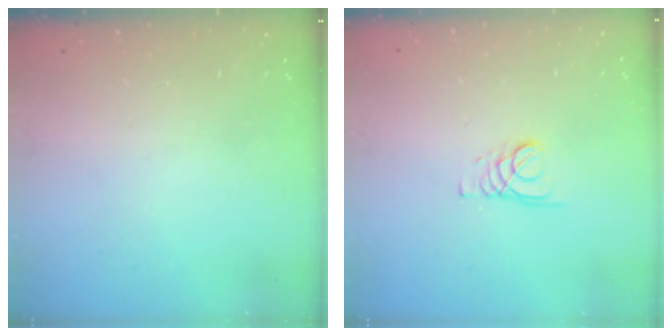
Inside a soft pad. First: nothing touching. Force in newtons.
{"total": 1.8, "press": 1.8, "slide": 0.2}